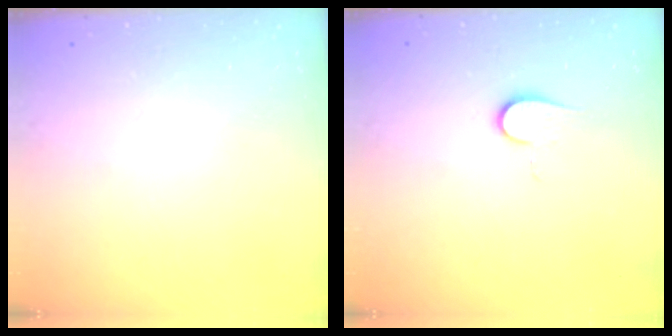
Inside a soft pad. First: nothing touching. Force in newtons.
{"total": 6.3, "press": 6.2, "slide": 0.8}